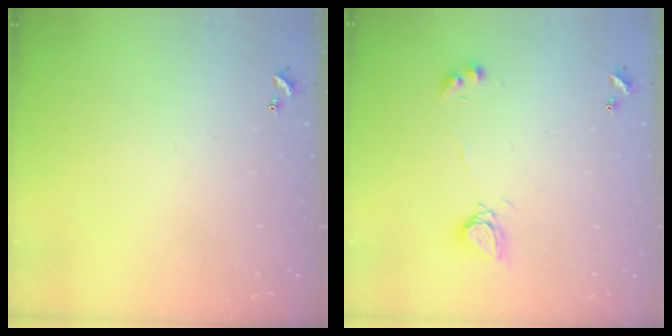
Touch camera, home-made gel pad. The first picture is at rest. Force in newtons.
{"total": 6.7, "press": 6.7, "slide": 0.5}